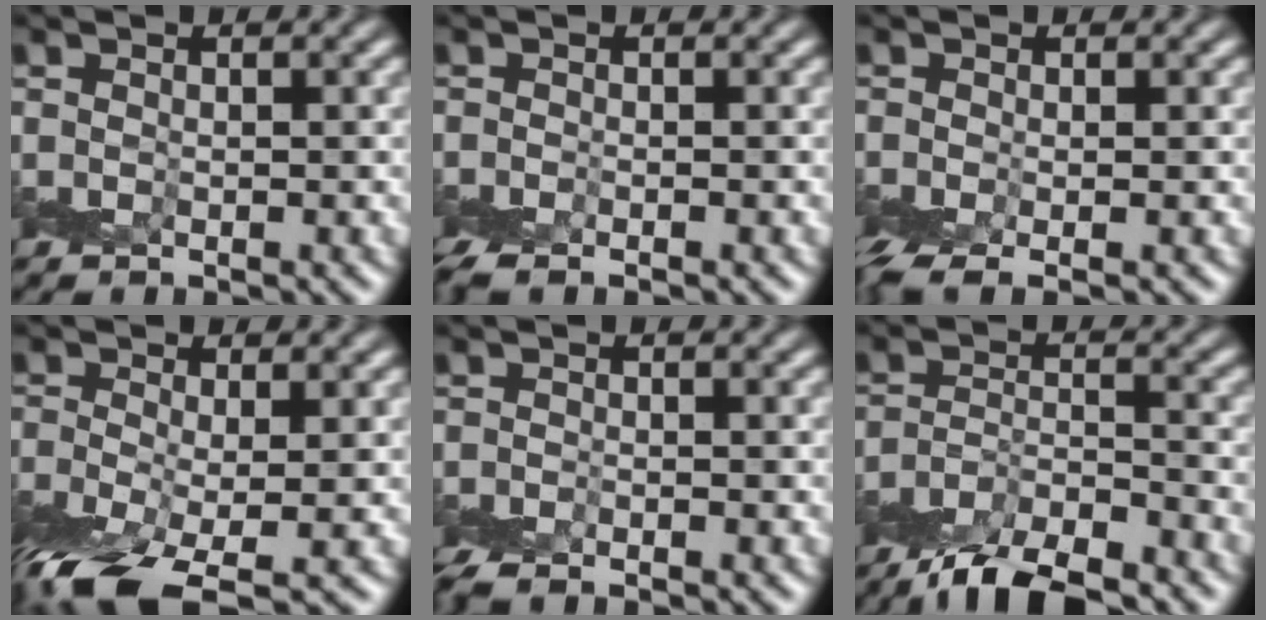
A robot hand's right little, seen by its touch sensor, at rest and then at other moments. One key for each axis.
{"total": 1.8, "fx": -1.6, "fy": 0.3, "fz": 0.8, "tx": -0.021, "ty": -0.007, "tz": -0.041}
{"total": 3.0, "fx": -1.9, "fy": 0.9, "fz": 2.1, "tx": -0.048, "ty": -0.009, "tz": -0.042}
{"total": 8.1, "fx": -5.1, "fy": 2.6, "fz": 5.8, "tx": -0.125, "ty": -0.035, "tz": -0.099}
{"total": 1.8, "fx": -1.7, "fy": 0.1, "fz": 0.5, "tx": -0.014, "ty": -0.008, "tz": -0.043}
{"total": 6.9, "fx": -6.0, "fy": 1.2, "fz": 3.1, "tx": -0.053, "ty": -0.005, "tz": -0.109}